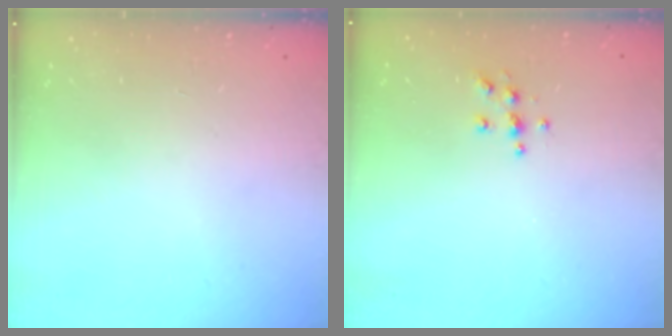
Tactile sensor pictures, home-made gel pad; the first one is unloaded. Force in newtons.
{"total": 5.5, "press": 5.5, "slide": 0.4}